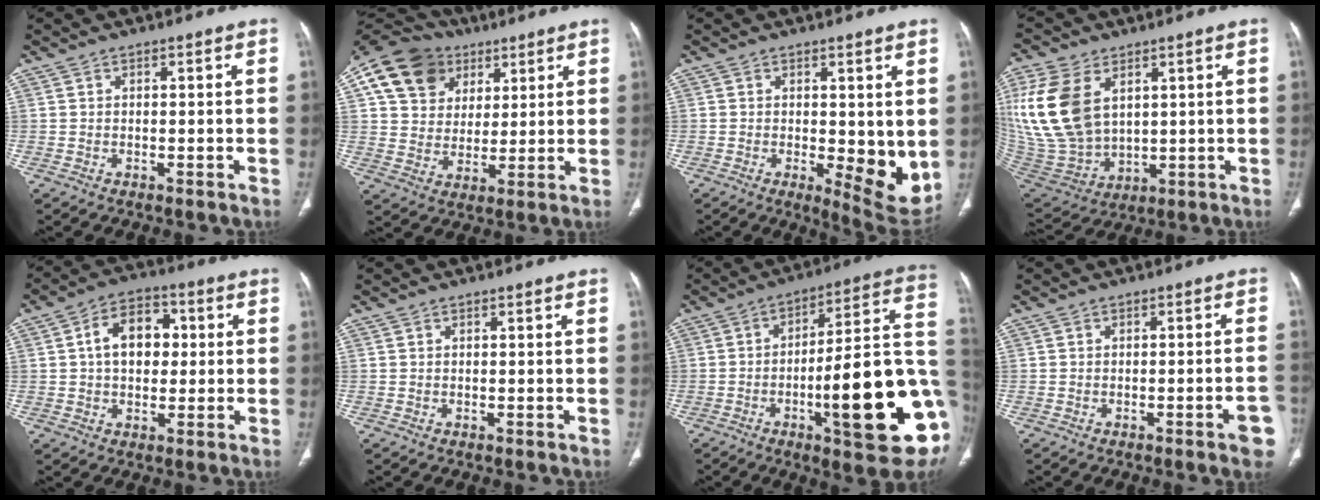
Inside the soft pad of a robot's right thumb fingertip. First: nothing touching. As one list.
[{"total": 16.7, "force": [7.2, 13.3, 7.0], "torque": [-0.110, 0.011, 0.127]}, {"total": 9.0, "force": [-0.3, 3.5, 8.3], "torque": [-0.095, -0.024, 0.006]}, {"total": 20.3, "force": [6.0, 13.4, 14.0], "torque": [-0.304, -0.028, 0.135]}, {"total": 10.6, "force": [1.5, 7.3, 7.5], "torque": [-0.095, 0.017, 0.020]}, {"total": 0.0}, {"total": 26.4, "force": [-6.0, 6.2, 24.9], "torque": [-0.294, 0.013, -0.080]}, {"total": 4.9, "force": [-2.4, 0.7, 4.2], "torque": [-0.048, 0.015, -0.028]}]